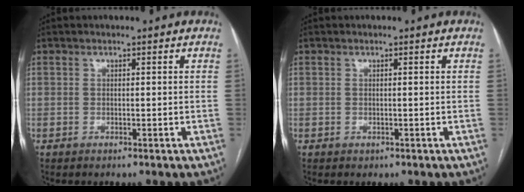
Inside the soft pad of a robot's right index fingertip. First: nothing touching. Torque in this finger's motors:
{"motor_torque": [-0.10, 0.05, -0.20, -0.05]}